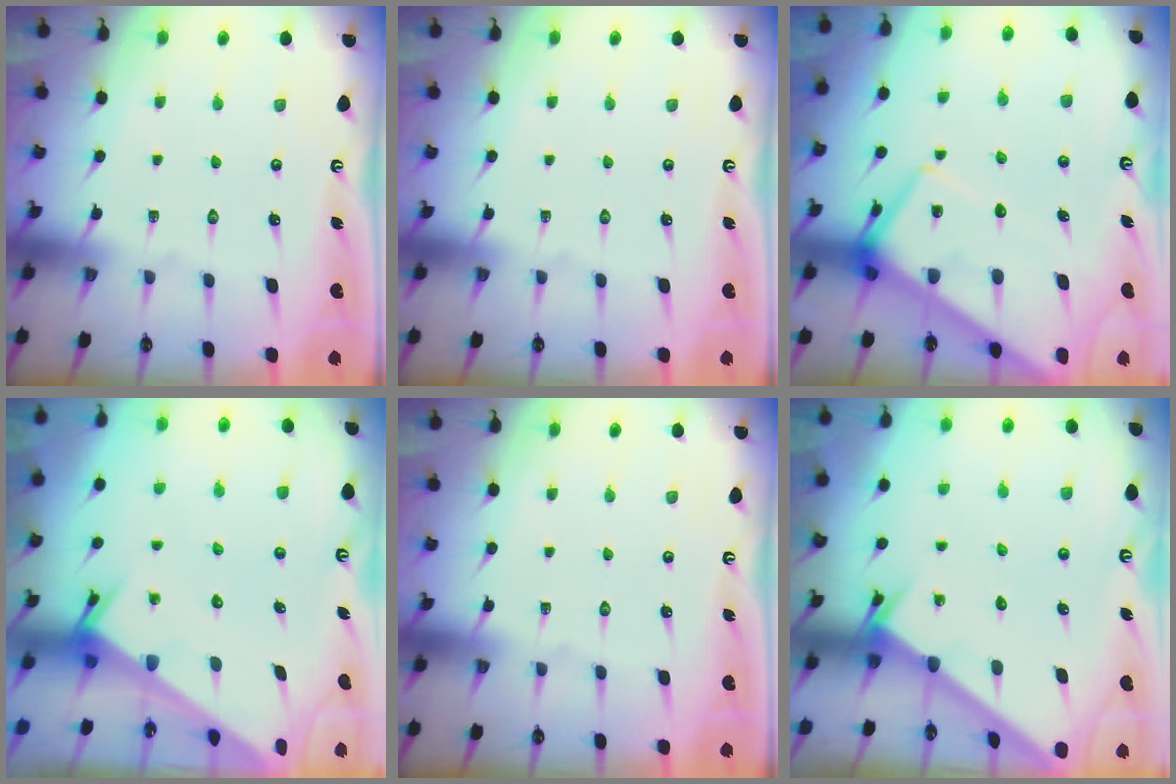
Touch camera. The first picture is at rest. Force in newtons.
{"total": 0.0}
{"total": 10.9, "press": 10.8, "slide": 1.0}
{"total": 3.0, "press": 3.0, "slide": 0.3}
{"total": 0.0}
{"total": 2.6, "press": 2.6, "slide": 0.1}